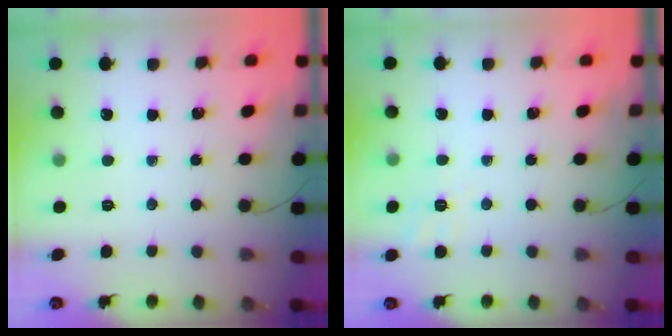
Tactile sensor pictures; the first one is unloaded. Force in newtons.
{"total": 2.2, "press": 0.9, "slide": 2.0}